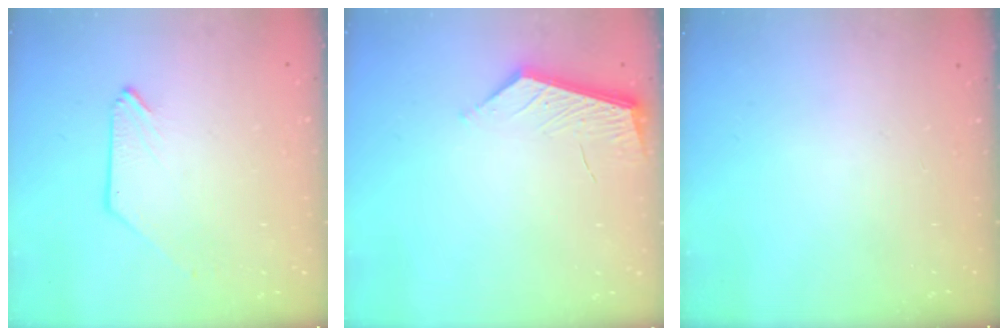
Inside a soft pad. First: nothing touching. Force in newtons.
{"total": 4.3, "press": 4.3, "slide": 0.5}
{"total": 0.0}